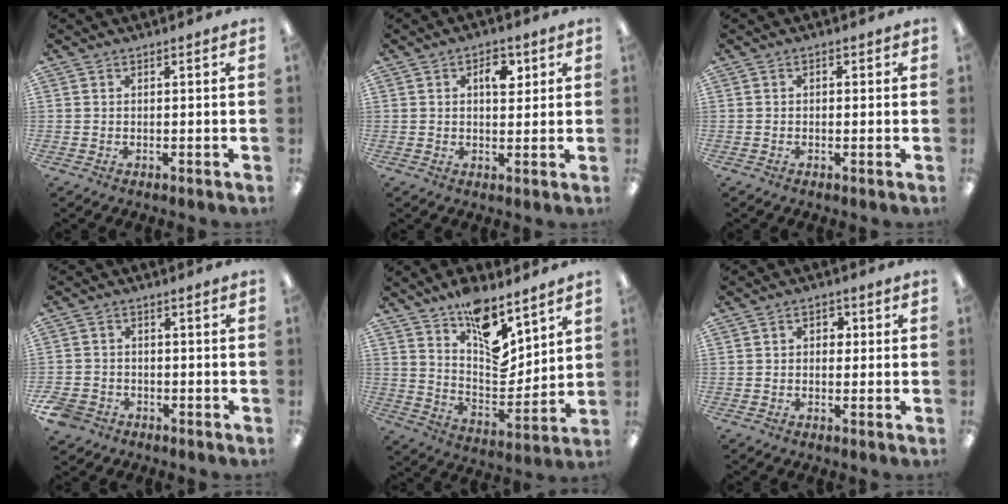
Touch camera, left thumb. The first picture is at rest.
{"total": 5.3, "force": [2.1, 2.9, 3.9], "torque": [-0.044, -0.009, 0.027]}
{"total": 1.1, "force": [-0.4, 0.7, 0.7], "torque": [-0.012, 0.005, -0.009]}
{"total": 3.7, "force": [-2.6, 2.4, 1.0], "torque": [-0.035, 0.006, -0.055]}
{"total": 13.1, "force": [9.2, 5.4, 7.6], "torque": [-0.109, -0.069, 0.162]}
{"total": 2.9, "force": [-0.1, 2.0, 2.0], "torque": [-0.024, 0.005, -0.008]}